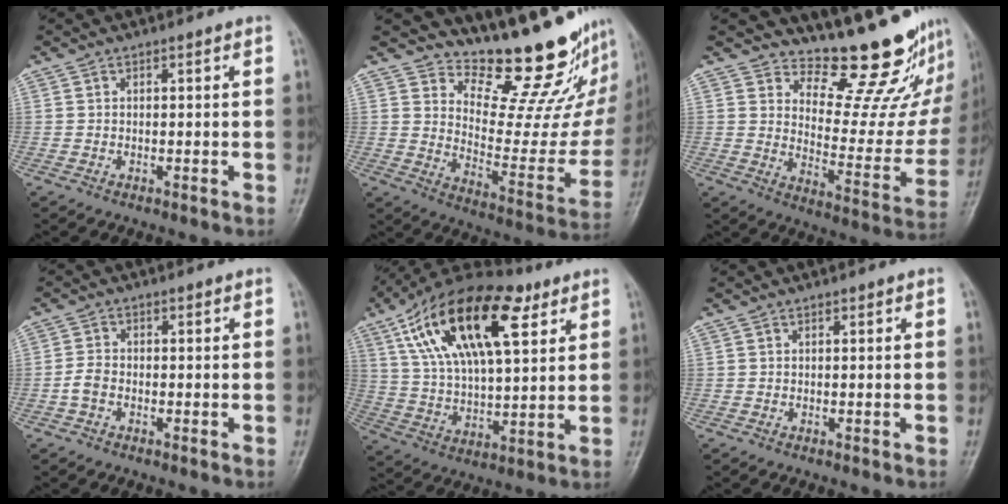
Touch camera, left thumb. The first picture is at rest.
{"total": 20.0, "force": [16.7, 6.0, 9.3], "torque": [-0.080, -0.156, 0.233]}
{"total": 17.8, "force": [15.3, 5.5, 7.1], "torque": [-0.045, -0.148, 0.202]}
{"total": 2.4, "force": [-1.0, 1.6, 1.5], "torque": [-0.033, 0.008, -0.024]}
{"total": 23.9, "force": [10.4, 10.7, 18.7], "torque": [-0.315, -0.007, 0.183]}
{"total": 0.0}